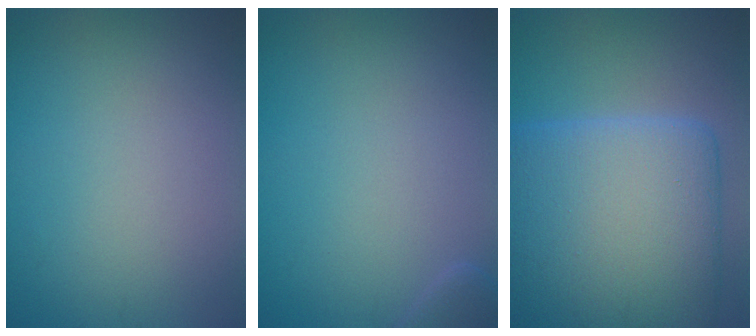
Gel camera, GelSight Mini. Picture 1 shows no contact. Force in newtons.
{"total": 1.2, "press": 1.2, "slide": 0.2}
{"total": 15.4, "press": 15.4, "slide": 0.5}